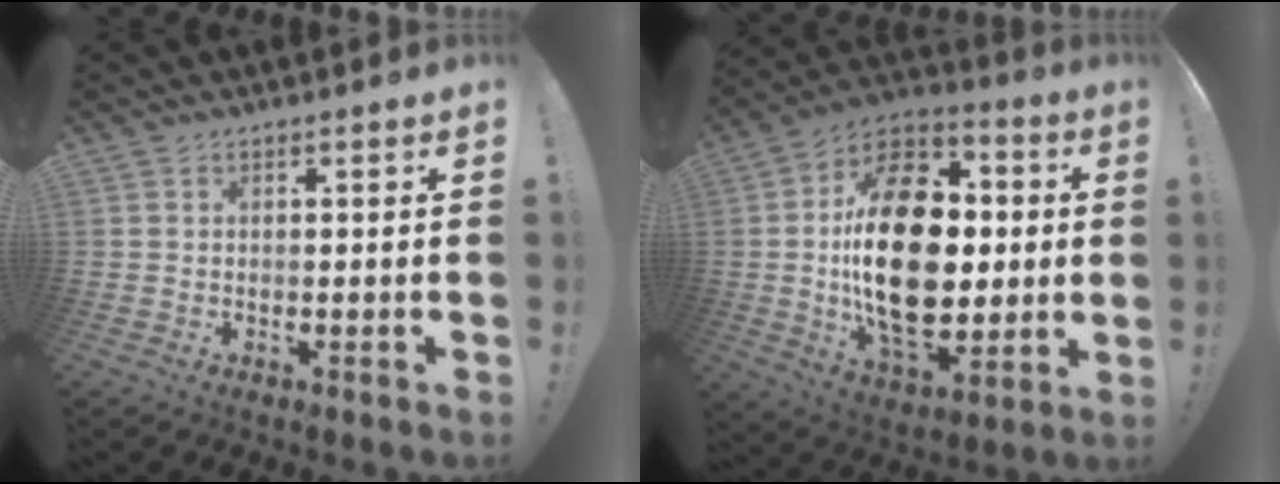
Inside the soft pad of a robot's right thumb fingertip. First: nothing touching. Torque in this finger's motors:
{"motor_torque": [0.26, 1.43, 2.77, 0.00, 0.78]}